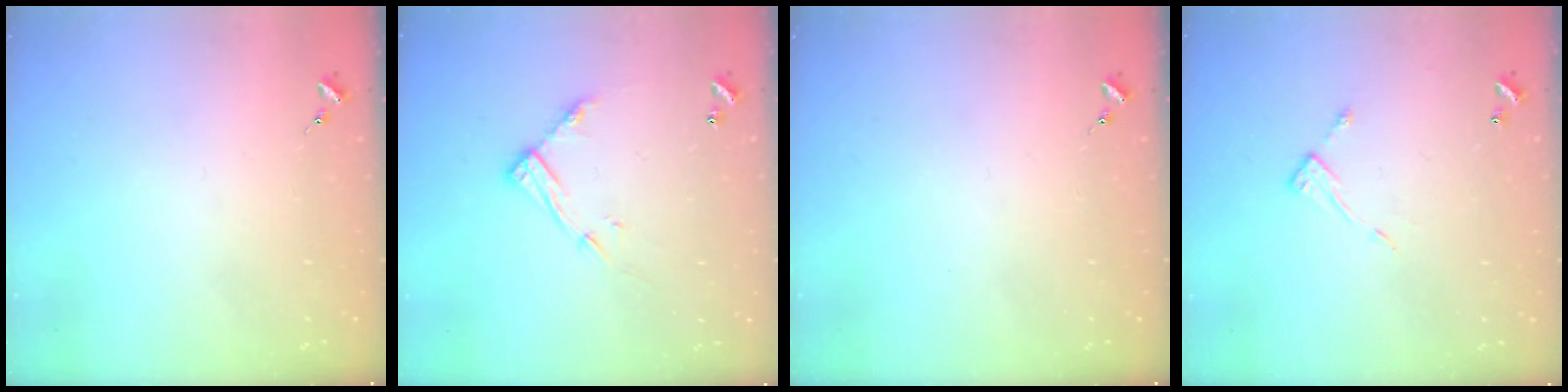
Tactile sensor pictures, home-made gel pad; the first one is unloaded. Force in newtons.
{"total": 12.2, "press": 12.1, "slide": 0.9}
{"total": 0.0}
{"total": 6.7, "press": 6.7, "slide": 0.2}